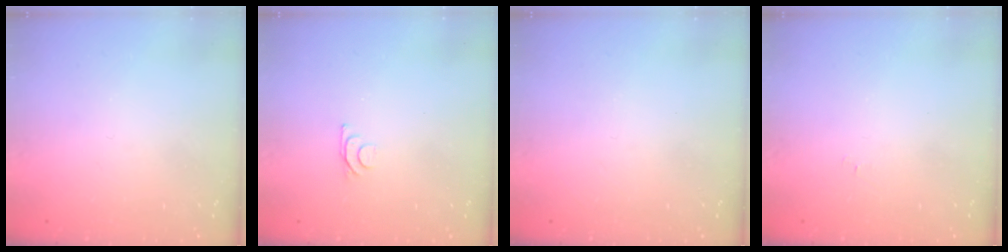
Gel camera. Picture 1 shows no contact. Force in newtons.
{"total": 5.1, "press": 5.0, "slide": 0.7}
{"total": 0.0}
{"total": 4.0, "press": 3.9, "slide": 0.5}